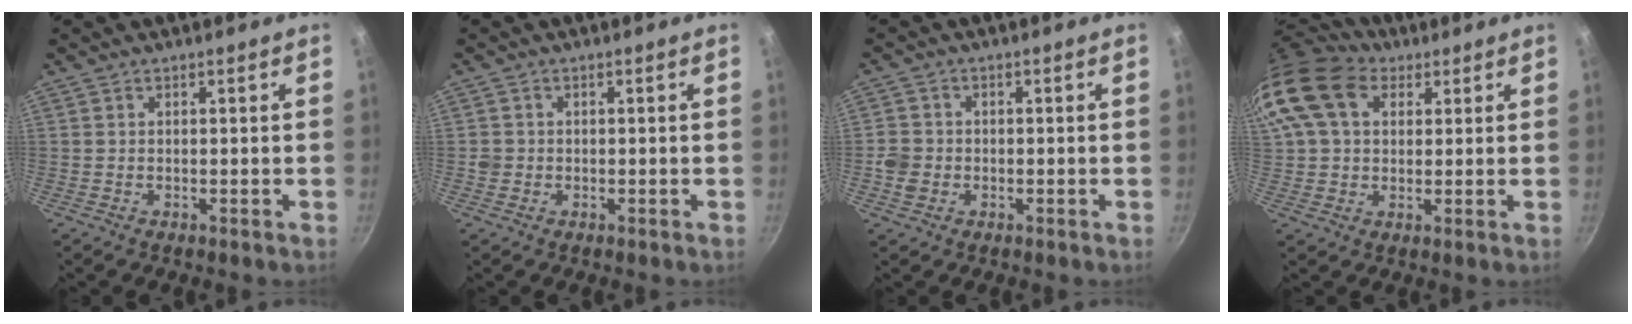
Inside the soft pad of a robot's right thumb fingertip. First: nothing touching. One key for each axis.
{"total": 1.7, "fx": -0.3, "fy": 1.6, "fz": 0.4, "tx": -0.004, "ty": 0.005, "tz": -0.005}
{"total": 3.9, "fx": -1.0, "fy": 3.5, "fz": 1.5, "tx": -0.022, "ty": 0.015, "tz": -0.021}
{"total": 17.0, "fx": 5.7, "fy": 12.3, "fz": 10.2, "tx": -0.209, "ty": 0.027, "tz": 0.092}